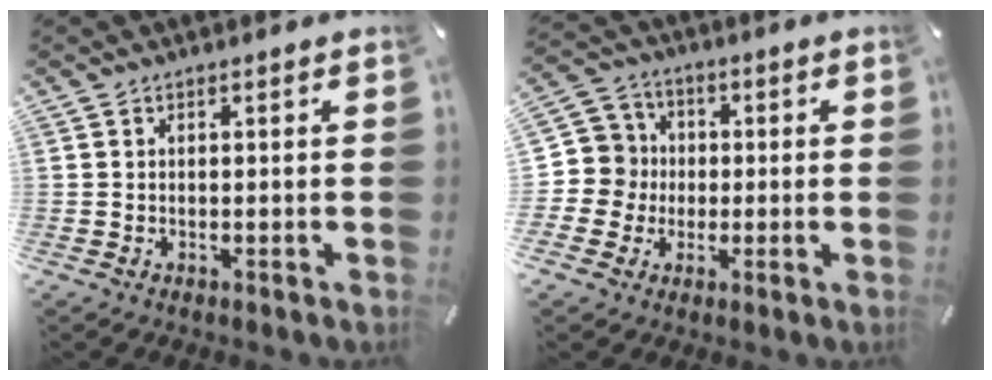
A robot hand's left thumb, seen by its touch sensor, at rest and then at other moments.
{"total": 8.7, "force": [-1.1, 8.6, 0.8], "torque": [-0.018, 0.008, -0.018]}